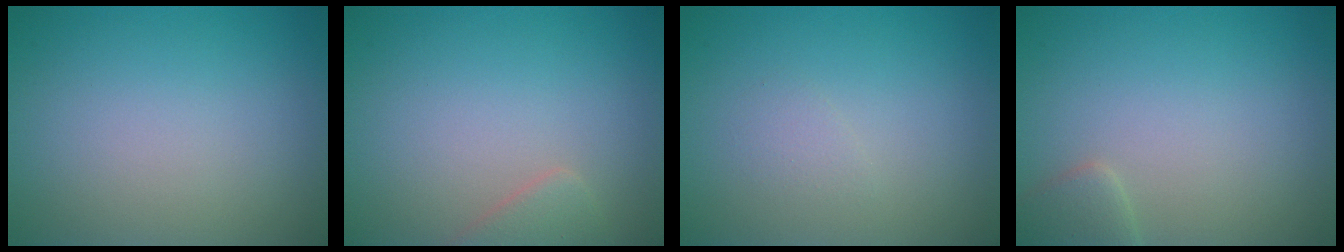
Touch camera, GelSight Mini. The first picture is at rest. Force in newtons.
{"total": 1.8, "press": 1.8, "slide": 0.1}
{"total": 0.8, "press": 0.8, "slide": 0.0}
{"total": 1.7, "press": 1.7, "slide": 0.1}